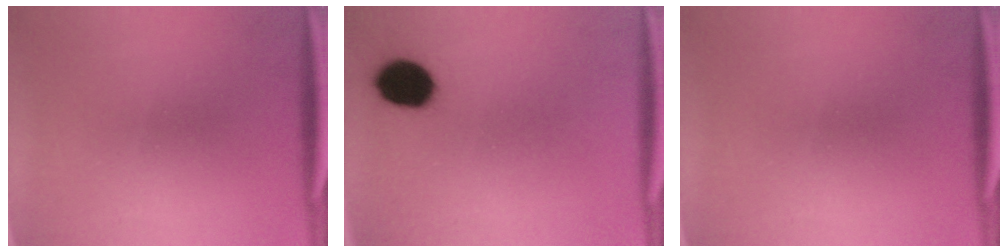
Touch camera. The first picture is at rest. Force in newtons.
{"total": 9.1}
{"total": 0.0}